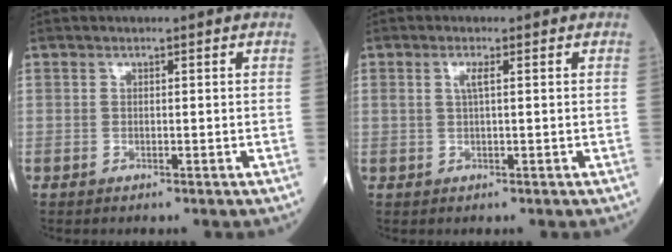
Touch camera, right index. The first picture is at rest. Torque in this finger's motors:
{"motor_torque": [0.30, 0.26, 0.21, 0.06]}